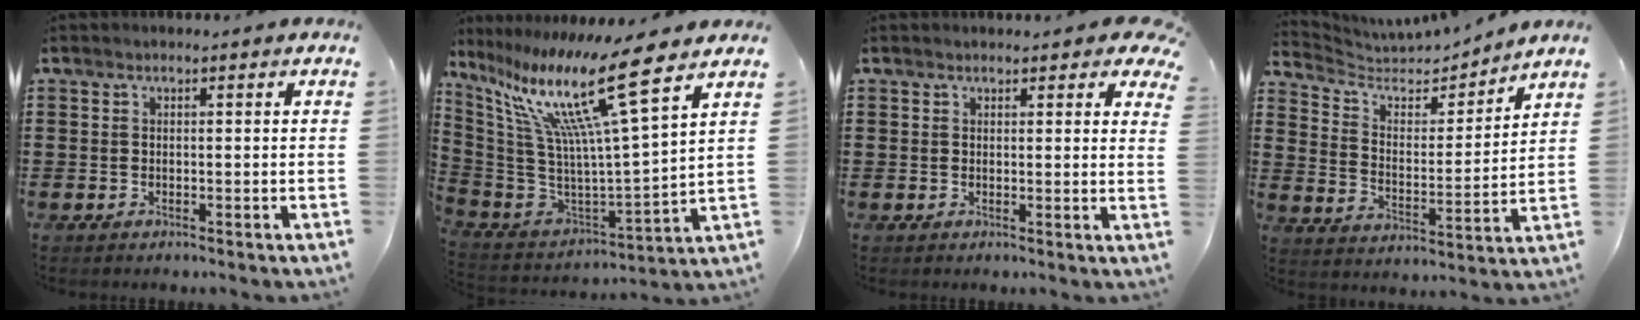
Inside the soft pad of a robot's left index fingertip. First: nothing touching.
{"total": 17.0, "force": [10.2, 1.2, 13.5], "torque": [-0.306, -0.067, 0.152]}
{"total": 2.4, "force": [2.1, 1.2, 0.3], "torque": [0.003, -0.004, 0.035]}
{"total": 4.7, "force": [4.4, 1.4, 1.1], "torque": [-0.050, -0.033, 0.069]}